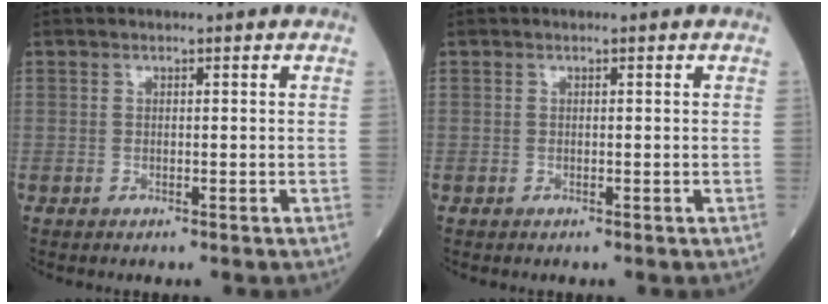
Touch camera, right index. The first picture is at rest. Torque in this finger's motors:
{"motor_torque": [0.00, 0.00, 0.00, -0.01]}